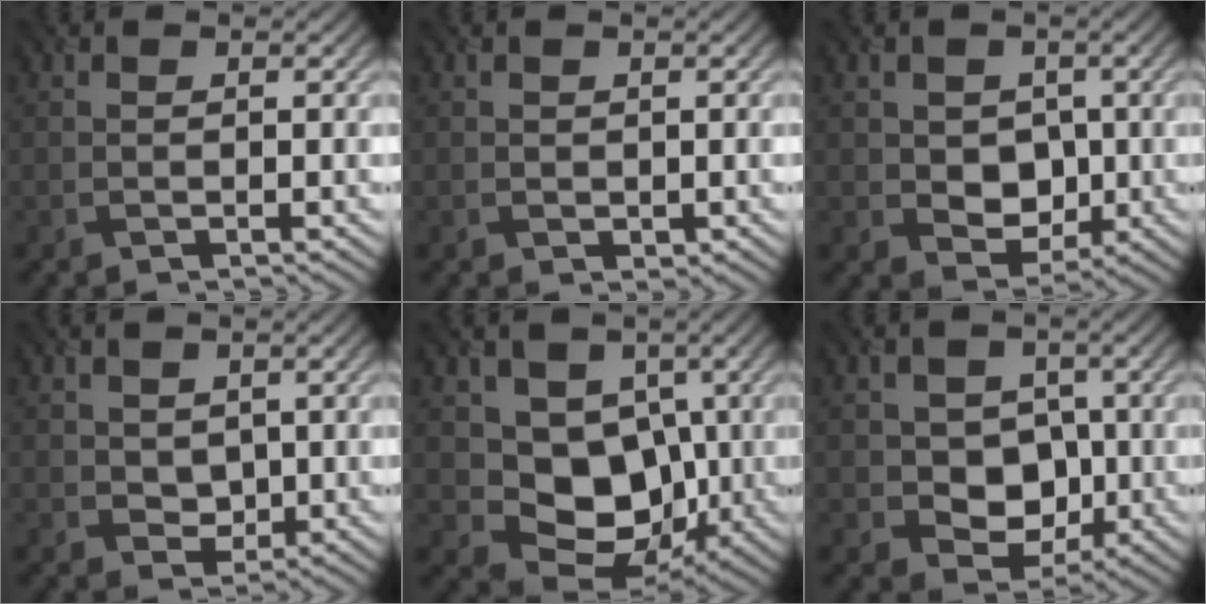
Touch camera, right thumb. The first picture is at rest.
{"total": 0.6, "force": [0.2, 0.6, 0.2], "torque": [-0.006, -0.005, 0.007]}
{"total": 5.3, "force": [0.1, 4.4, 3.0], "torque": [-0.061, -0.007, -0.002]}
{"total": 2.8, "force": [0.6, 2.4, 1.3], "torque": [-0.036, -0.007, 0.007]}
{"total": 9.0, "force": [0.4, 7.2, 5.3], "torque": [-0.104, -0.021, -0.002]}
{"total": 7.2, "force": [-0.4, 6.1, 3.9], "torque": [-0.069, -0.007, -0.022]}